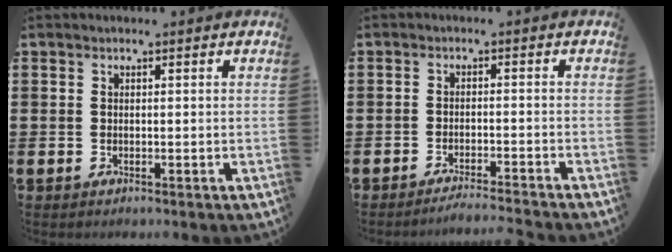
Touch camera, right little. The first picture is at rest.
{"total": 1.8, "force": [-1.7, -0.3, 0.5], "torque": [-0.007, 0.003, -0.034]}